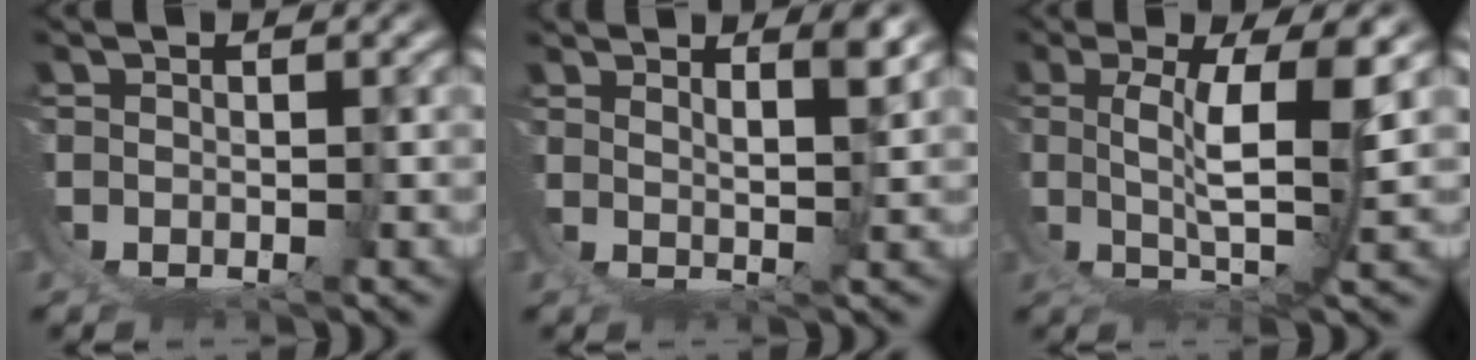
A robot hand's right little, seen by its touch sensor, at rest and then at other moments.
{"total": 3.7, "force": [2.4, -1.6, 2.3], "torque": [-0.018, -0.011, 0.048]}
{"total": 6.6, "force": [1.5, -0.2, 6.4], "torque": [-0.097, -0.015, 0.037]}